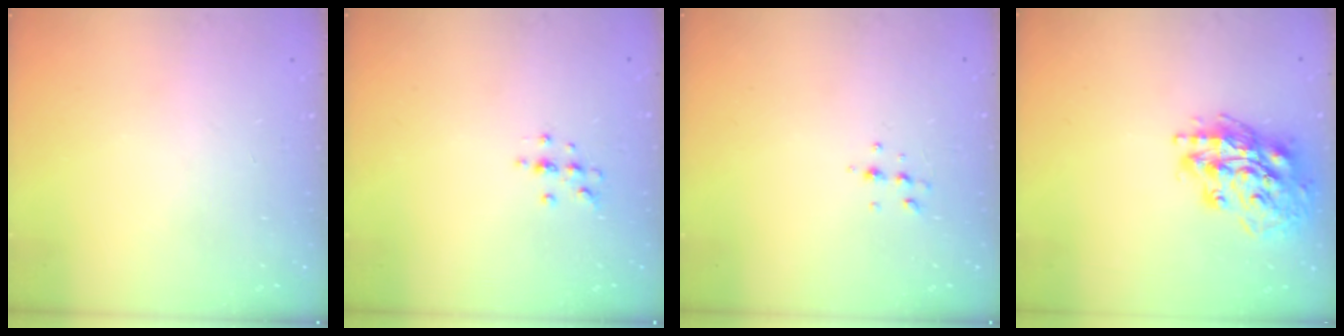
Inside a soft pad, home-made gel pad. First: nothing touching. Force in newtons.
{"total": 4.3, "press": 4.2, "slide": 1.0}
{"total": 4.7, "press": 4.6, "slide": 1.0}
{"total": 17.4, "press": 17.1, "slide": 2.7}